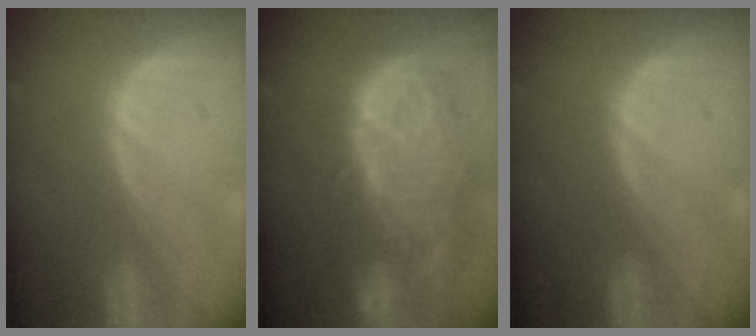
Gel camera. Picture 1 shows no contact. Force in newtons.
{"total": 13.7, "press": 11.9, "slide": 6.8}
{"total": 0.0}